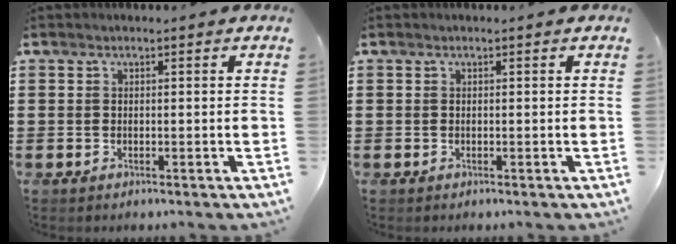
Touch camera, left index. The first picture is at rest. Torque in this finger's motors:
{"motor_torque": [0.00, 0.00, 0.00, 0.00]}